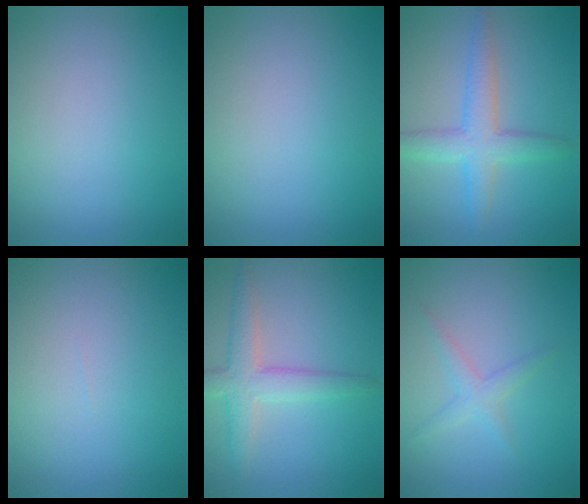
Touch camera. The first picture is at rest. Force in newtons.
{"total": 0.0}
{"total": 4.0, "press": 4.0, "slide": 0.1}
{"total": 0.0}
{"total": 3.7, "press": 3.7, "slide": 0.2}
{"total": 1.6, "press": 1.6, "slide": 0.1}